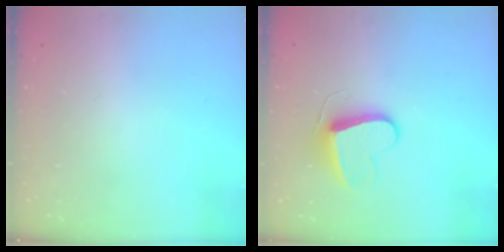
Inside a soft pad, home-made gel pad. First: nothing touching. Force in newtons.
{"total": 9.6, "press": 9.5, "slide": 0.6}